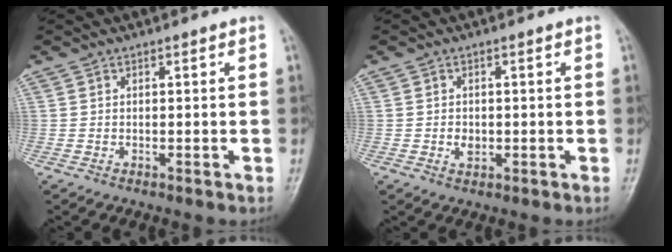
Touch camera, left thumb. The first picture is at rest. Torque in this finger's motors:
{"motor_torque": [0.00, 0.04, 0.12, -0.06, 0.00]}